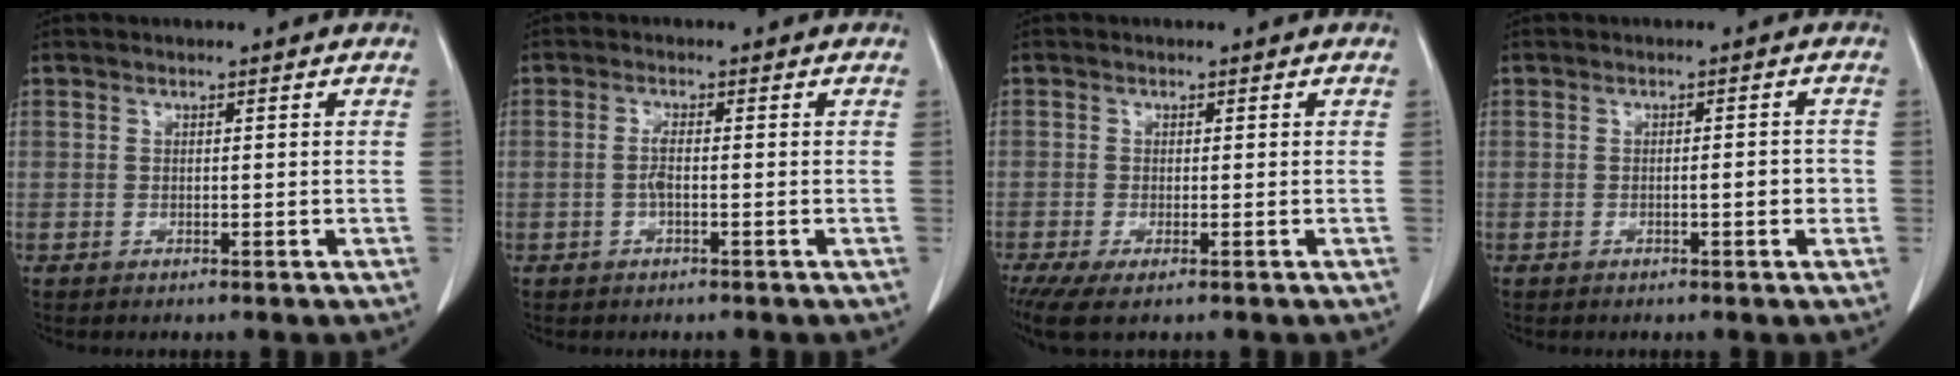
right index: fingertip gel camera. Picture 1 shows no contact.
{"total": 1.8, "force": [-0.4, 0.3, 1.7], "torque": [-0.037, 0.002, -0.009]}
{"total": 4.1, "force": [-2.4, 1.0, 3.1], "torque": [-0.056, -0.013, -0.041]}
{"total": 2.4, "force": [-0.6, 0.6, 2.2], "torque": [-0.033, 0.004, -0.007]}